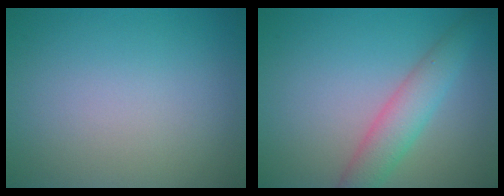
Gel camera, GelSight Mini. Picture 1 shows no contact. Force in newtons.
{"total": 3.7, "press": 3.7, "slide": 0.3}